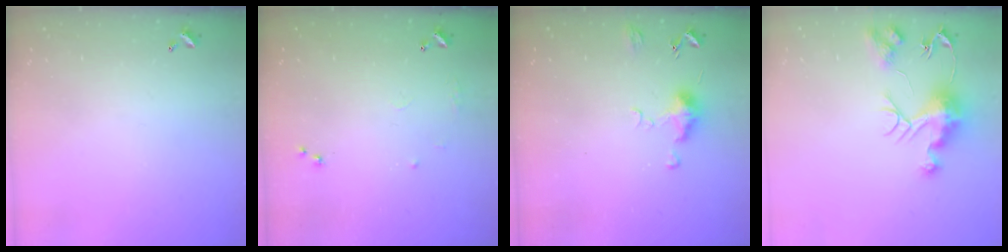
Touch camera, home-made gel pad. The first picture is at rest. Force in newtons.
{"total": 6.4, "press": 6.3, "slide": 1.0}
{"total": 5.9, "press": 5.8, "slide": 0.9}
{"total": 10.9, "press": 10.9, "slide": 0.9}